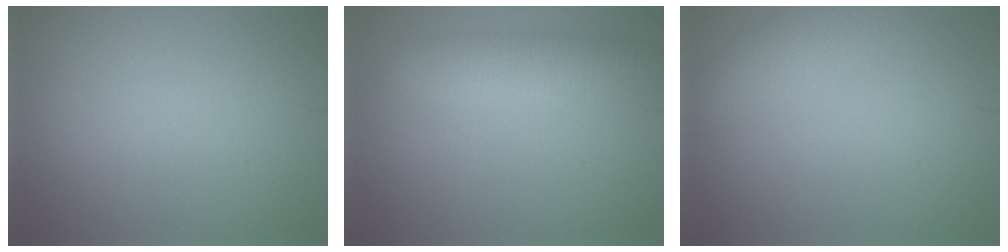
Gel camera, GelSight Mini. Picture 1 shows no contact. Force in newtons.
{"total": 4.1, "press": 4.1, "slide": 0.1}
{"total": 4.8, "press": 4.8, "slide": 0.5}